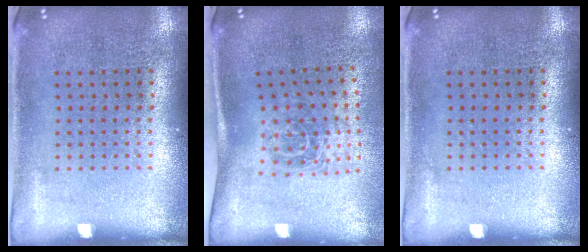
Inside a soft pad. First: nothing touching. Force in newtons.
{"total": 1.7, "press": 1.1, "slide": 1.3}
{"total": 0.0}